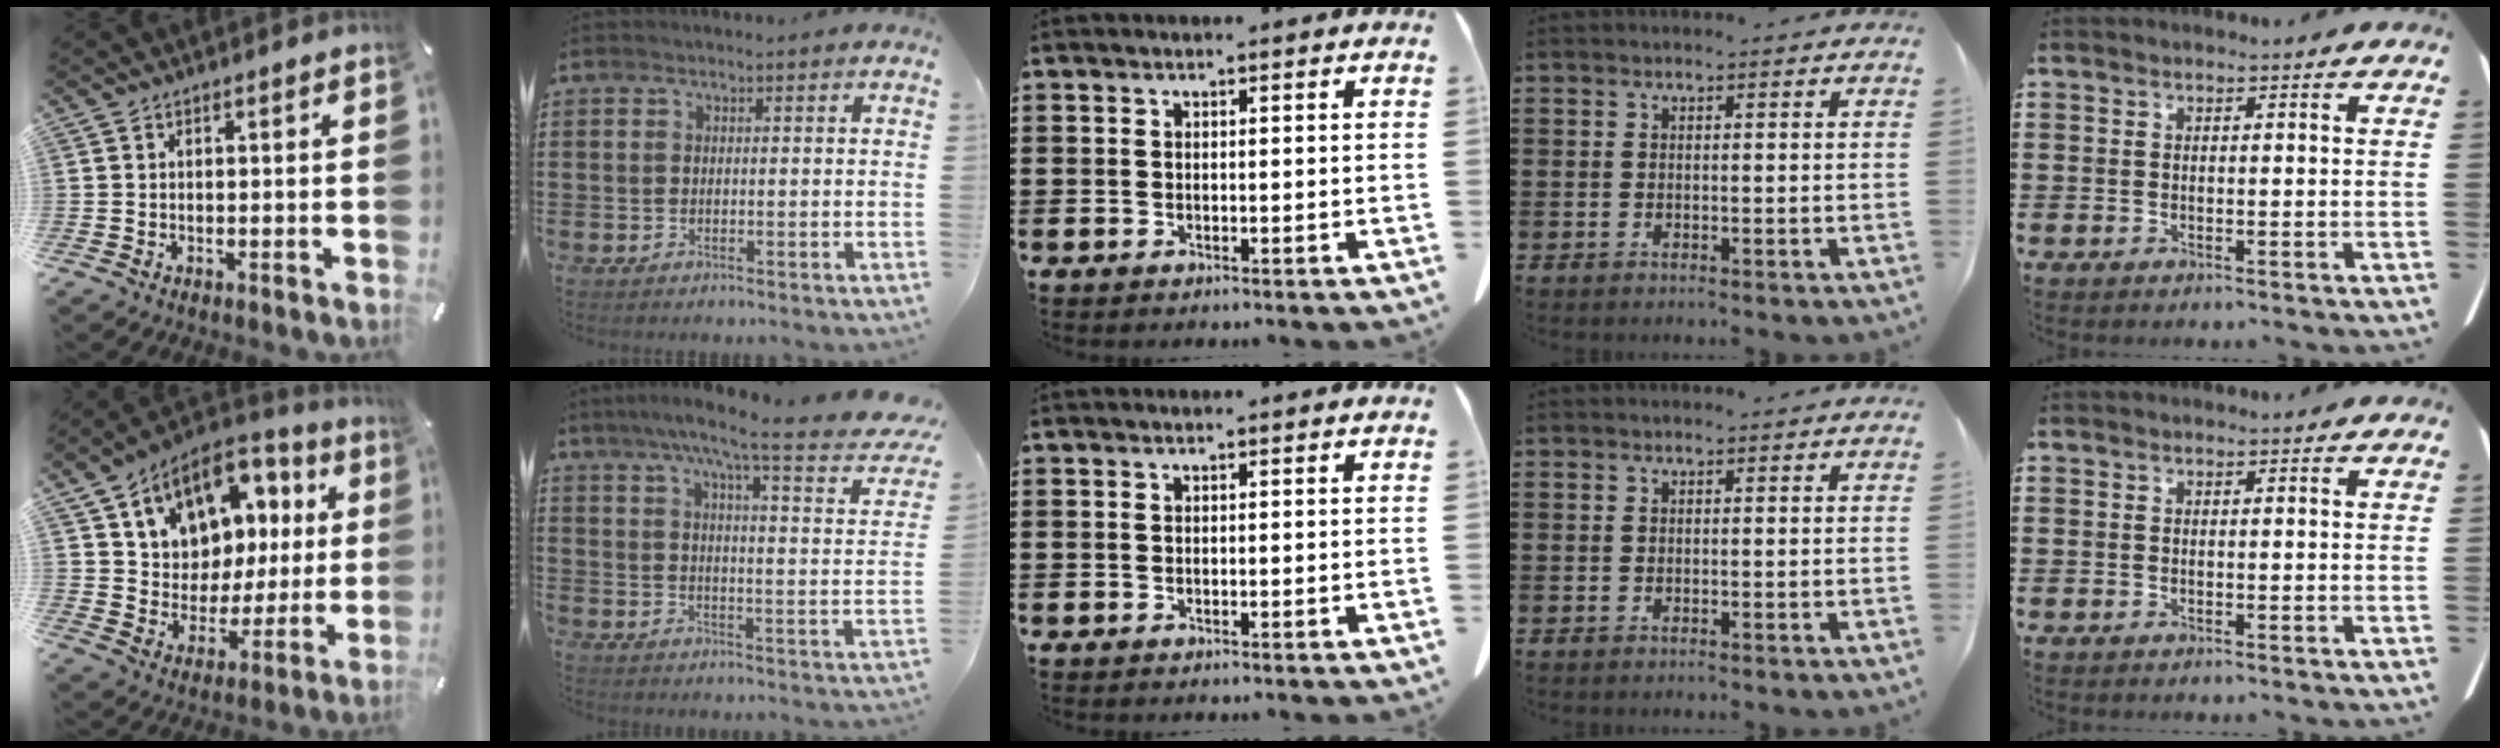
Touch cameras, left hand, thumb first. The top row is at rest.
{"thumb": {"total": 13.8, "force": [7.2, 10.6, 5.2], "torque": [-0.091, -0.051, 0.133]}, "index": {"total": 8.2, "force": [6.1, -0.4, 5.5], "torque": [-0.114, -0.045, 0.091]}}